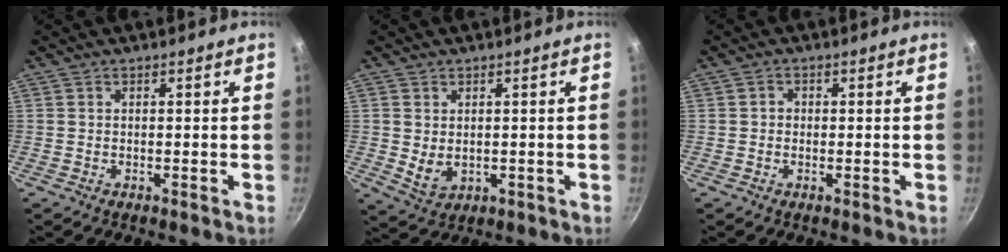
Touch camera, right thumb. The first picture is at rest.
{"total": 4.1, "force": [0.3, 3.1, 2.7], "torque": [-0.046, -0.015, 0.015]}
{"total": 1.2, "force": [-0.1, 1.1, 0.4], "torque": [-0.003, 0.004, -0.002]}